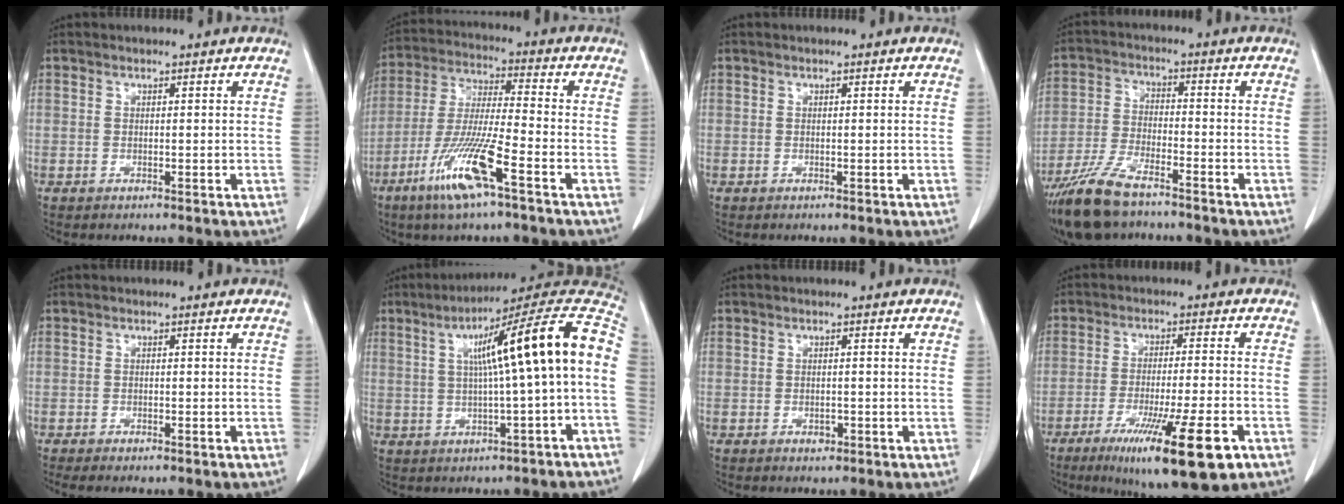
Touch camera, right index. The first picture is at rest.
{"total": 12.7, "force": [-6.6, 0.4, 10.8], "torque": [-0.222, -0.023, -0.128]}
{"total": 0.0}
{"total": 10.6, "force": [-8.2, 2.8, 6.2], "torque": [-0.129, -0.022, -0.153]}
{"total": 1.9, "force": [-1.5, 0.6, 1.0], "torque": [-0.014, -0.005, -0.018]}
{"total": 16.9, "force": [1.6, 0.2, 16.8], "torque": [-0.237, 0.043, 0.020]}
{"total": 1.1, "force": [-0.5, 0.7, 0.7], "torque": [-0.012, 0.000, -0.004]}
{"total": 15.3, "force": [-8.2, 1.1, 12.8], "torque": [-0.180, -0.039, -0.126]}